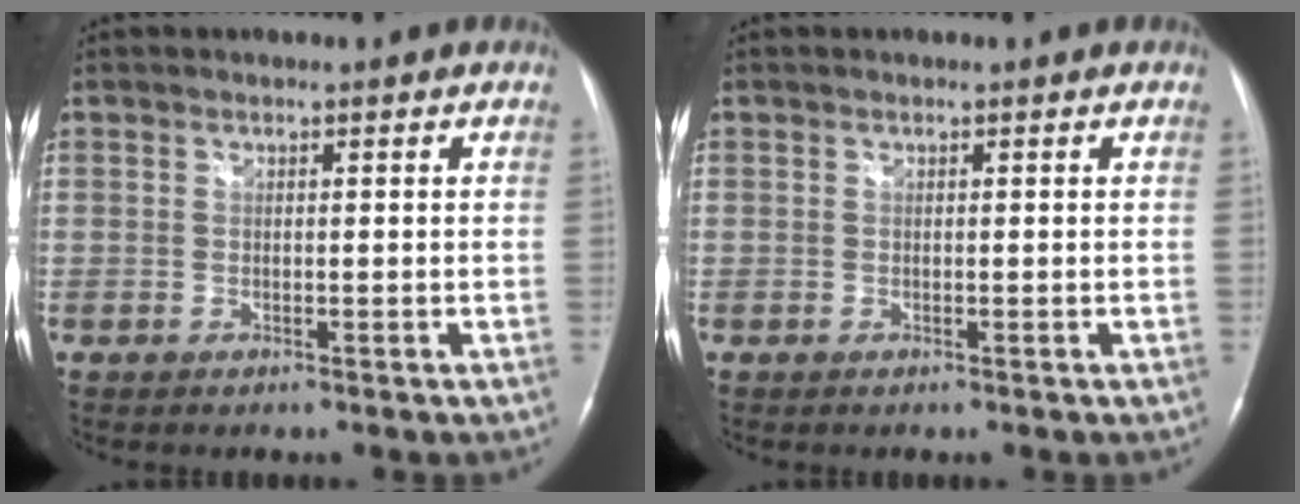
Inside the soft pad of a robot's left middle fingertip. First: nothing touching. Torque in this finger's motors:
{"motor_torque": [0.00, 0.00, 0.00, 0.00]}